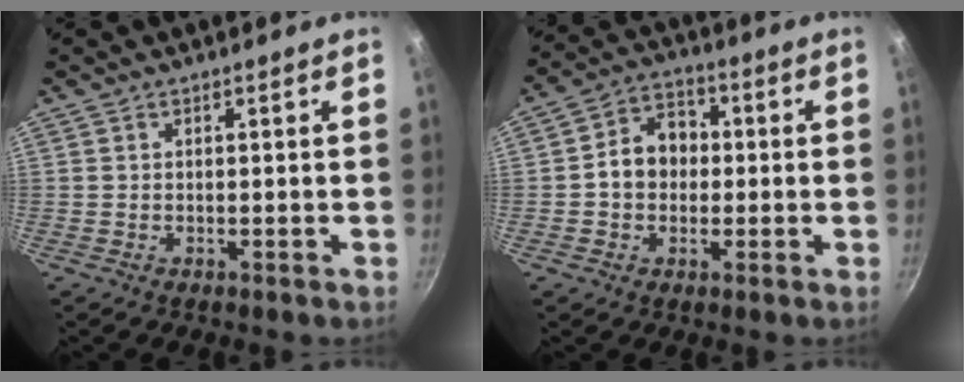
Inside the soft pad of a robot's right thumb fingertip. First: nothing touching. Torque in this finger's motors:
{"motor_torque": [0.45, 2.02, 0.88, -0.13, 0.06]}